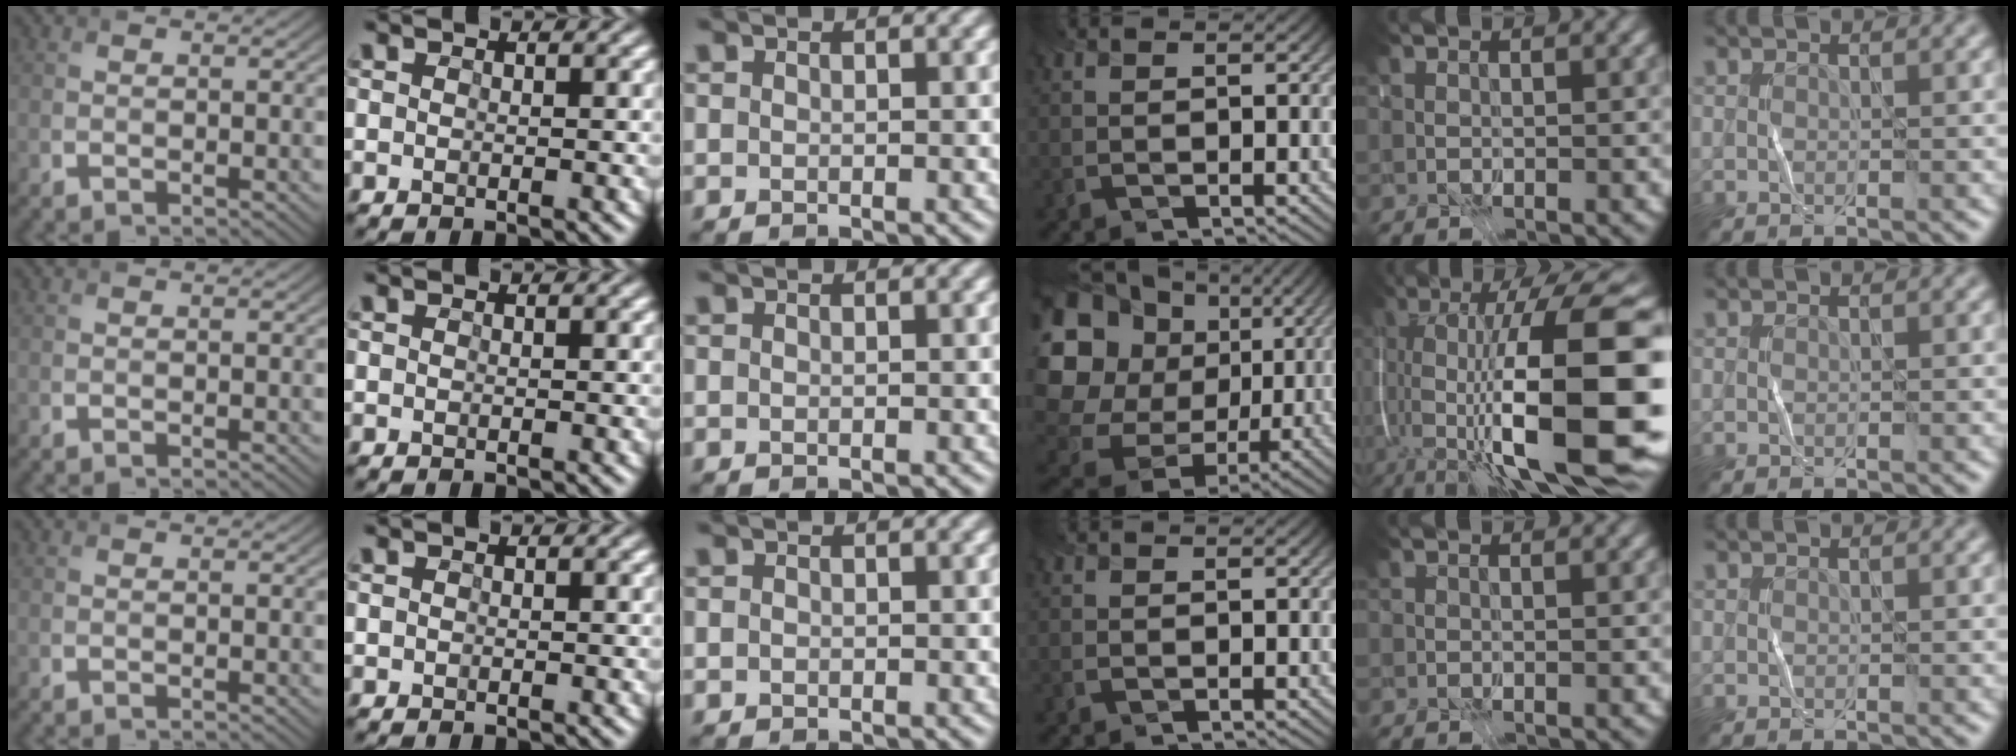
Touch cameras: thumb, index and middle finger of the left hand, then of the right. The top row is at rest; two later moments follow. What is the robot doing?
{"motion": "fold", "object": "receipt paper"}